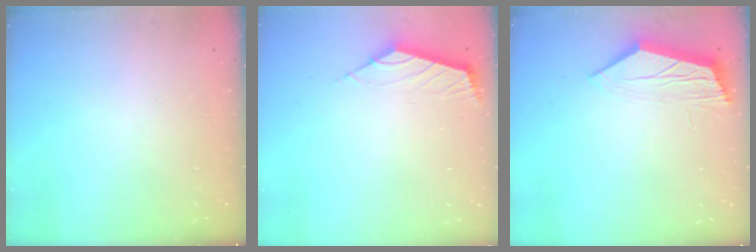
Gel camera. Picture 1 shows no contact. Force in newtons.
{"total": 2.4, "press": 2.4, "slide": 0.4}
{"total": 7.0, "press": 6.9, "slide": 0.7}